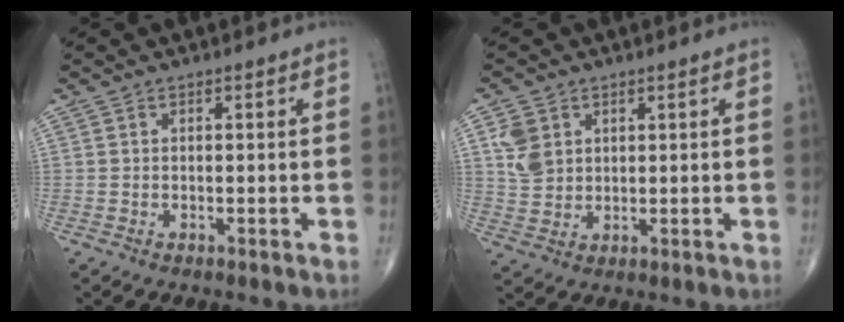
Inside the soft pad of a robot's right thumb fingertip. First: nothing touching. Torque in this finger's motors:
{"motor_torque": [0.05, 0.09, 0.45, 0.33, 0.03]}